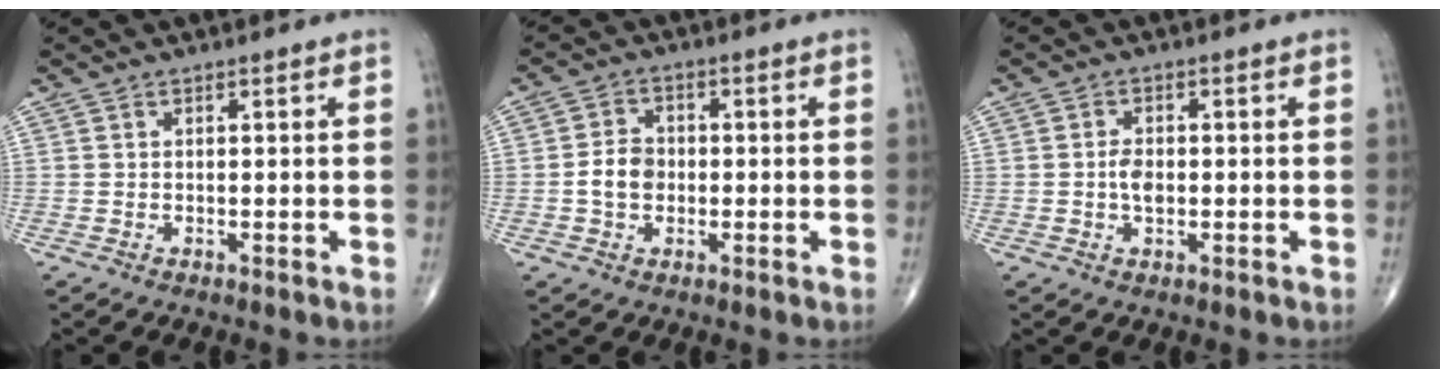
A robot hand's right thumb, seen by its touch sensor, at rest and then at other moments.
{"total": 5.1, "force": [-0.7, 4.0, 3.1], "torque": [-0.046, 0.011, -0.019]}
{"total": 3.1, "force": [-0.3, 1.9, 2.5], "torque": [-0.041, 0.002, -0.009]}